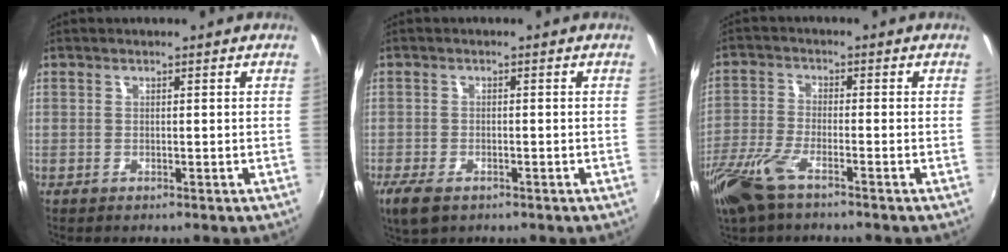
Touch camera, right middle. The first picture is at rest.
{"total": 5.6, "force": [-3.4, 2.5, 3.6], "torque": [-0.084, -0.018, -0.060]}
{"total": 9.1, "force": [-6.1, 2.6, 6.2], "torque": [-0.151, -0.018, -0.128]}